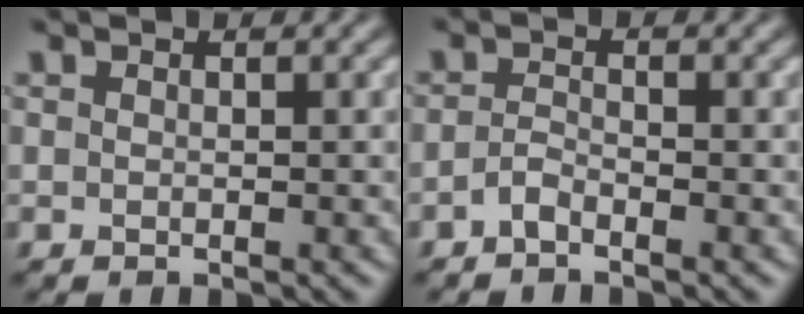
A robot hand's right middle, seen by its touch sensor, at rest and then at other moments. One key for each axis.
{"total": 1.3, "fx": -0.9, "fy": 0.4, "fz": 0.8, "tx": -0.020, "ty": 0.002, "tz": -0.022}